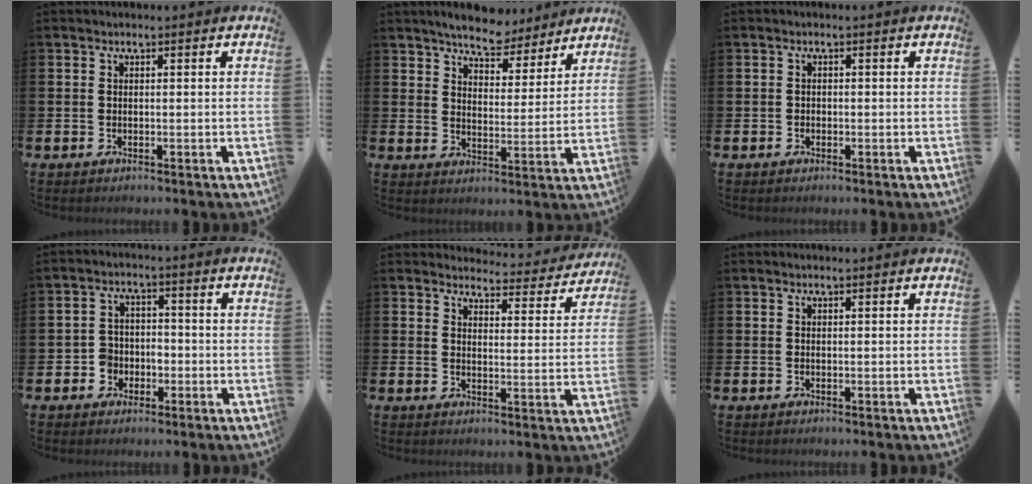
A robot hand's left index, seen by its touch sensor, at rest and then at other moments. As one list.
[{"total": 6.4, "force": [6.2, 1.5, 1.0], "torque": [-0.028, -0.041, 0.106]}, {"total": 0.7, "force": [-0.4, 0.6, 0.1], "torque": [-0.003, 0.004, -0.009]}, {"total": 3.3, "force": [-1.6, 2.9, 0.5], "torque": [-0.012, 0.003, -0.040]}, {"total": 3.5, "force": [3.4, 0.8, 0.3], "torque": [-0.010, -0.031, 0.054]}, {"total": 0.0}]